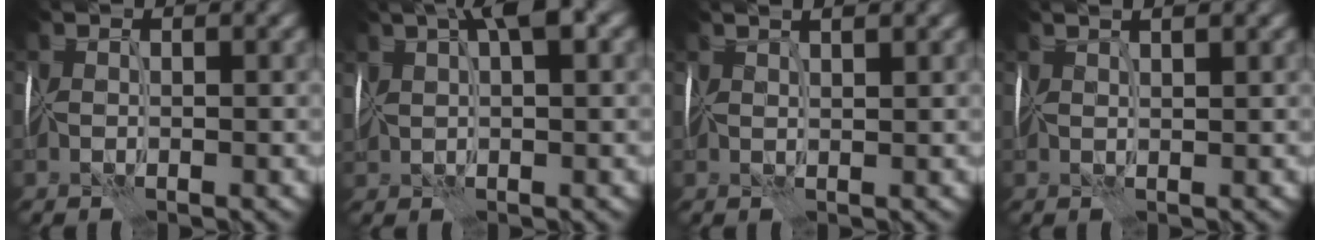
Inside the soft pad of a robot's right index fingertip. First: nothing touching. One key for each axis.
{"total": 6.7, "fx": 2.9, "fy": 2.5, "fz": 5.5, "tx": -0.095, "ty": 0.024, "tz": 0.043}
{"total": 3.0, "fx": 2.1, "fy": 0.9, "fz": 1.9, "tx": -0.015, "ty": 0.027, "tz": 0.015}
{"total": 2.6, "fx": 1.9, "fy": 0.7, "fz": 1.7, "tx": -0.009, "ty": 0.026, "tz": 0.011}